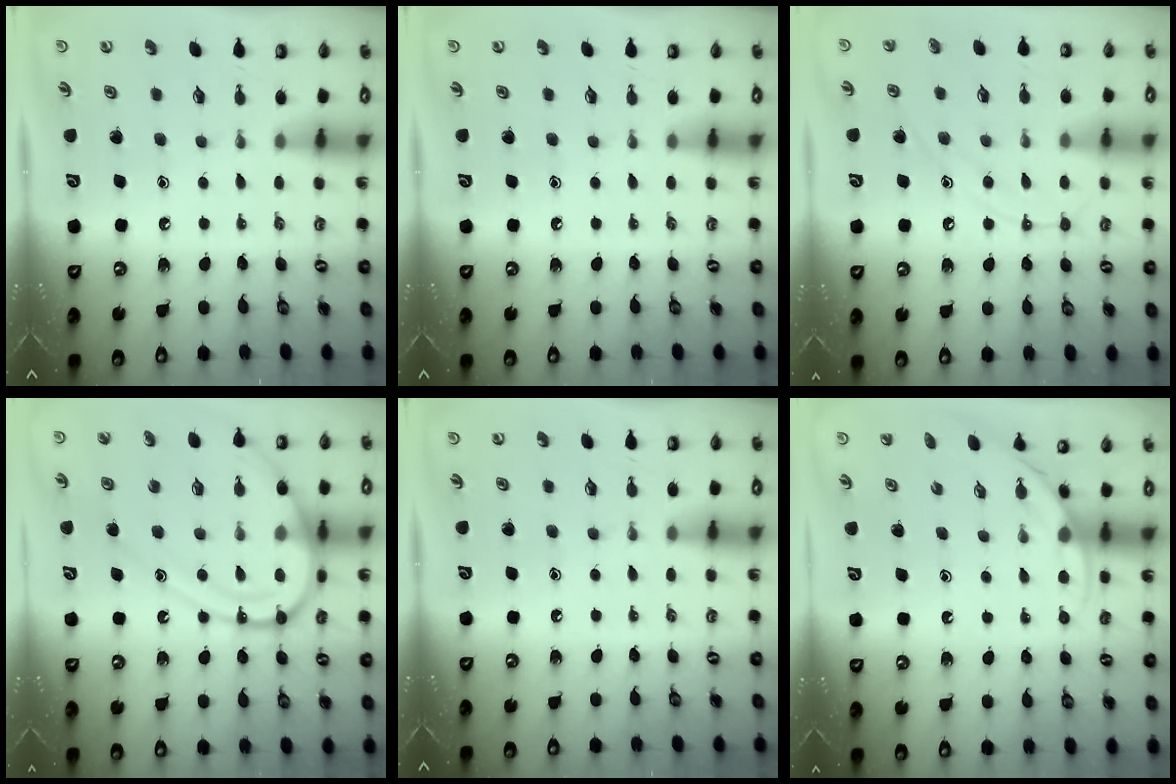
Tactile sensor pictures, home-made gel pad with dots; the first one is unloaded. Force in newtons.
{"total": 0.0}
{"total": 10.2, "press": 10.2, "slide": 1.0}
{"total": 14.7, "press": 14.7, "slide": 1.4}
{"total": 0.0}
{"total": 3.7, "press": 3.7, "slide": 0.2}